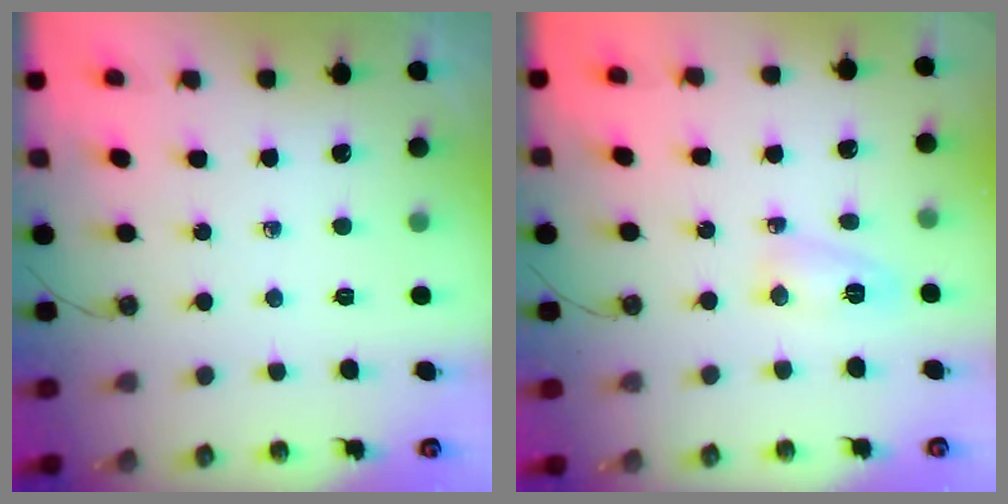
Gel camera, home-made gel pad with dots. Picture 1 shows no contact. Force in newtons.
{"total": 4.3, "press": 4.1, "slide": 0.9}